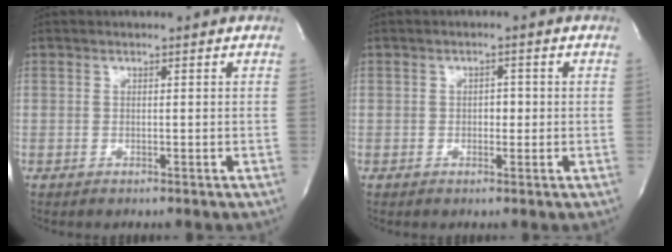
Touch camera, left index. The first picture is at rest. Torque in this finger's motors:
{"motor_torque": [-0.28, 0.22, -0.08, -0.01]}